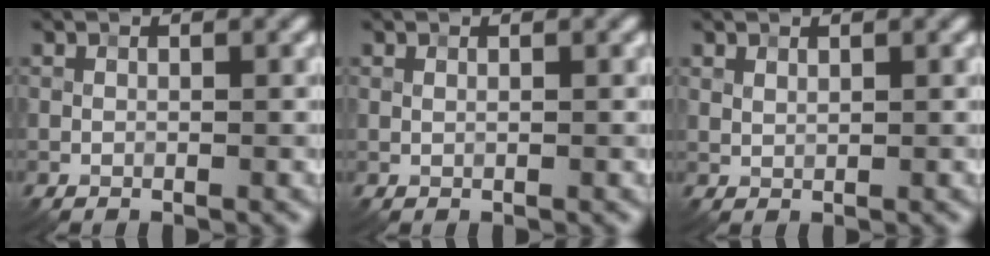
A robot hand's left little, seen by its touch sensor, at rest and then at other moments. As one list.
[{"total": 0.0}, {"total": 0.8, "force": [0.6, 0.3, 0.3], "torque": [-0.010, 0.000, 0.014]}]